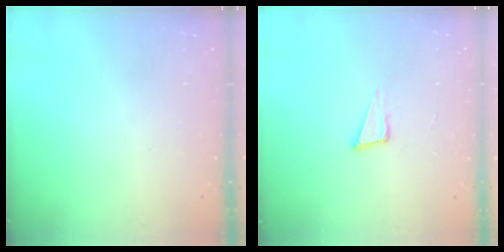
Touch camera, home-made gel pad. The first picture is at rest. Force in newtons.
{"total": 5.1, "press": 3.9, "slide": 3.2}